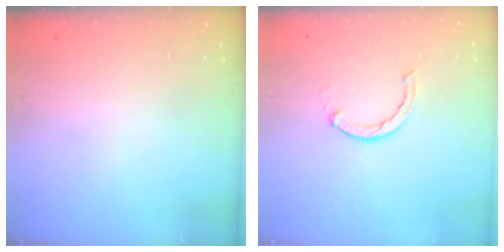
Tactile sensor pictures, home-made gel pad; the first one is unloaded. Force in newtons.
{"total": 2.4, "press": 2.4, "slide": 0.4}